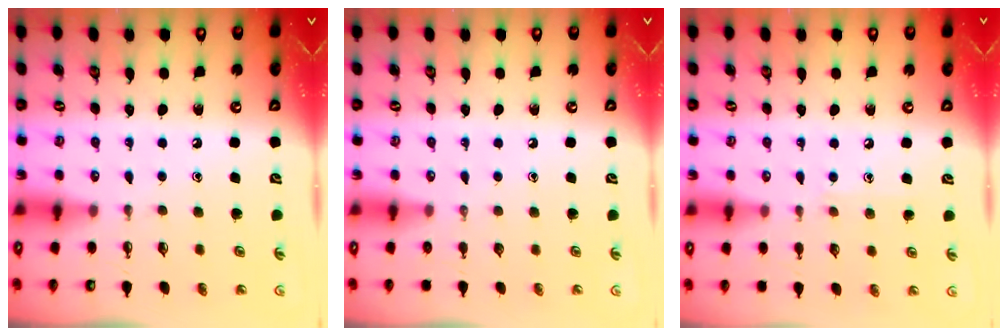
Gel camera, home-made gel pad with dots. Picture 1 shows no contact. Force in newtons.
{"total": 0.0}
{"total": 6.2, "press": 6.2, "slide": 0.7}